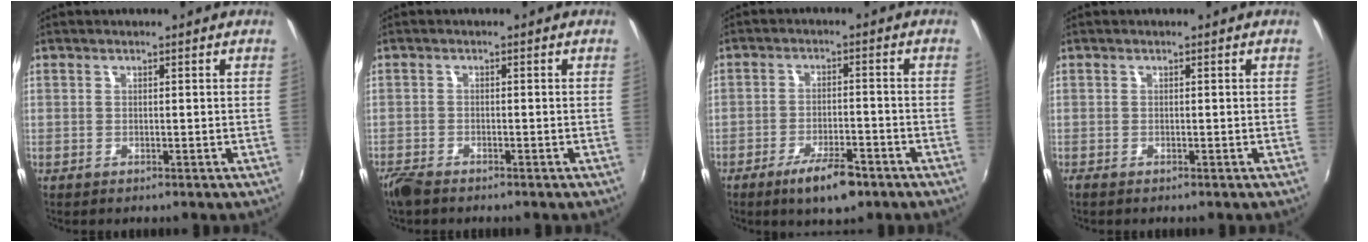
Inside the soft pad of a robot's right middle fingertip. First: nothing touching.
{"total": 3.4, "force": [-2.9, 0.9, 1.4], "torque": [-0.041, -0.012, -0.060]}
{"total": 7.5, "force": [-4.9, 2.2, 5.2], "torque": [-0.107, -0.005, -0.076]}
{"total": 0.0}